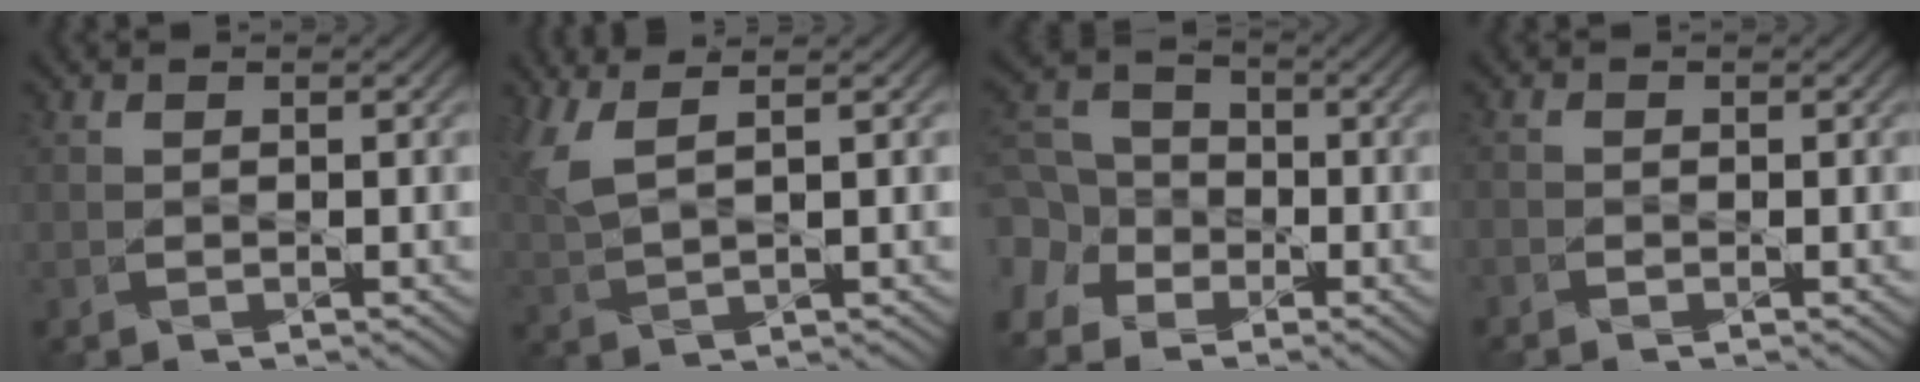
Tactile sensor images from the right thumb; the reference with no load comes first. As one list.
[{"total": 4.2, "force": [2.5, 0.2, 3.3], "torque": [-0.100, 0.010, 0.061]}, {"total": 9.2, "force": [-4.3, 6.8, 4.4], "torque": [-0.136, -0.030, -0.093]}, {"total": 1.5, "force": [-1.3, 0.6, 0.7], "torque": [-0.016, -0.002, -0.026]}]